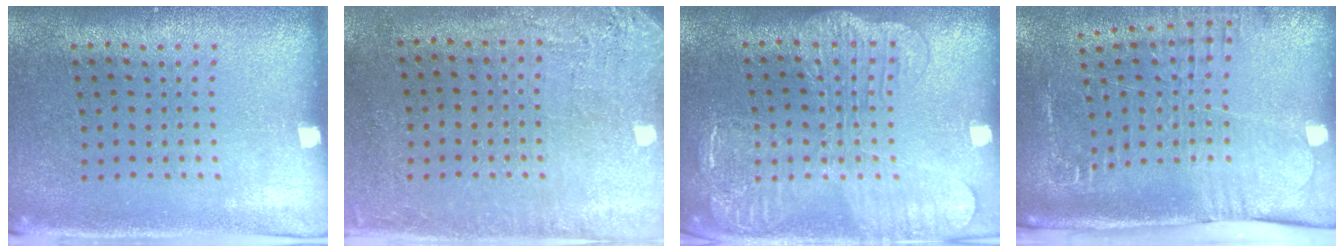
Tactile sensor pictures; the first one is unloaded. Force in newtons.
{"total": 2.7, "press": 2.3, "slide": 1.4}
{"total": 2.6, "press": 2.6, "slide": 0.3}
{"total": 2.6, "press": 2.0, "slide": 1.6}